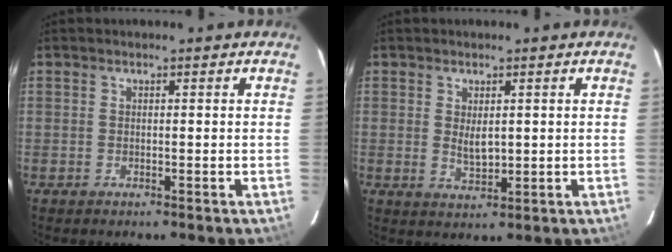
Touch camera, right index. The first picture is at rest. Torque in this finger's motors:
{"motor_torque": [0.01, -0.01, 0.06, 0.03]}